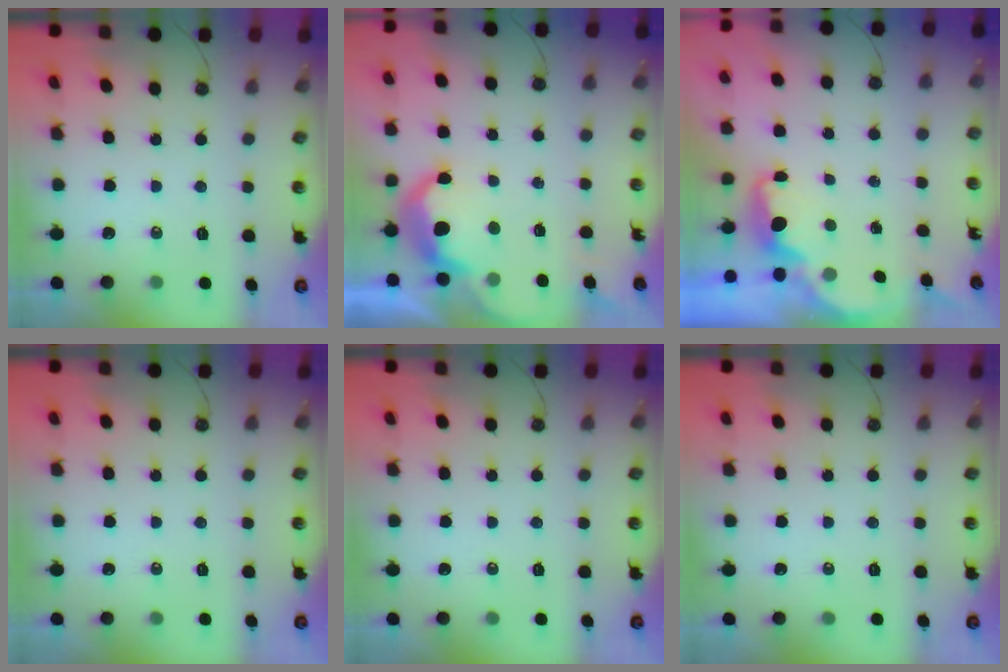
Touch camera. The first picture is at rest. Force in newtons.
{"total": 9.3, "press": 9.3, "slide": 0.6}
{"total": 1.9, "press": 1.8, "slide": 0.7}
{"total": 0.0}
{"total": 0.0}
{"total": 0.0}